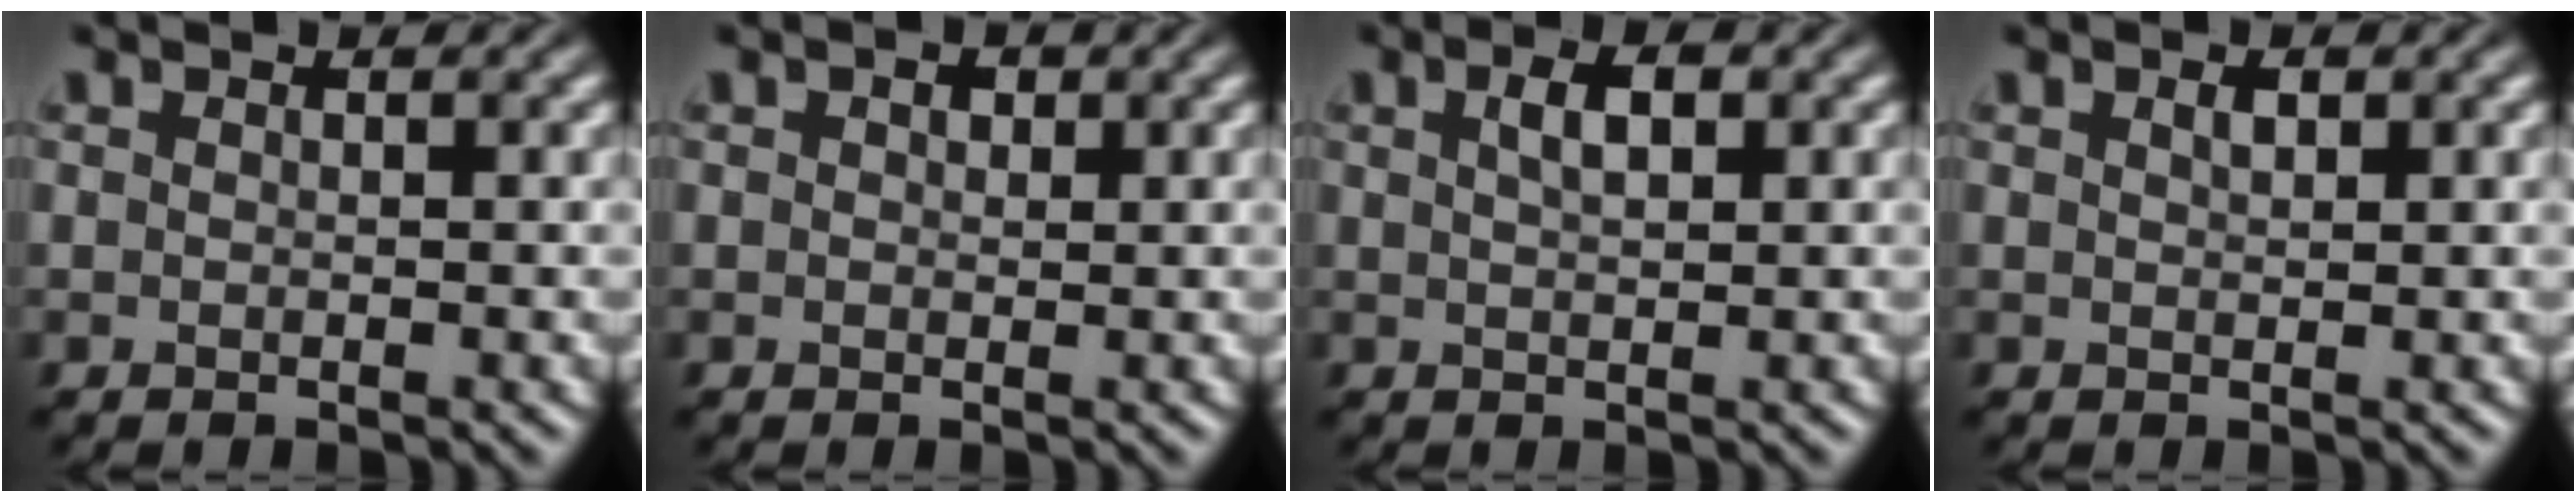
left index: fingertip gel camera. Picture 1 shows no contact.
{"total": 1.1, "force": [0.4, 0.8, 0.7], "torque": [-0.010, 0.001, 0.006]}
{"total": 2.3, "force": [0.9, 1.0, 1.9], "torque": [-0.035, 0.005, 0.017]}
{"total": 0.9, "force": [0.5, 0.4, 0.7], "torque": [-0.015, 0.000, 0.011]}